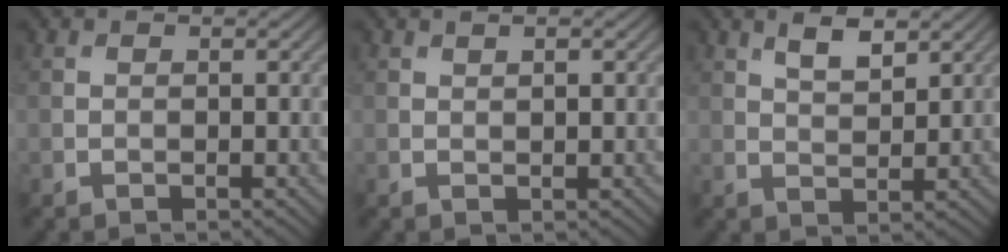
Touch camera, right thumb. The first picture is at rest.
{"total": 1.0, "force": [0.6, 0.1, 0.8], "torque": [-0.015, 0.004, 0.011]}
{"total": 3.9, "force": [2.5, 1.4, 2.7], "torque": [-0.059, 0.000, 0.048]}